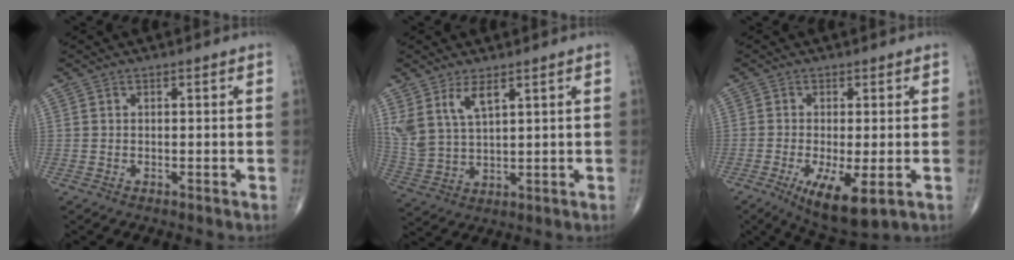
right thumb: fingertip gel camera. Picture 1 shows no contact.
{"total": 8.0, "force": [4.5, 3.5, 5.7], "torque": [-0.117, -0.017, 0.101]}
{"total": 9.3, "force": [-3.1, 2.8, 8.3], "torque": [-0.142, -0.019, -0.045]}